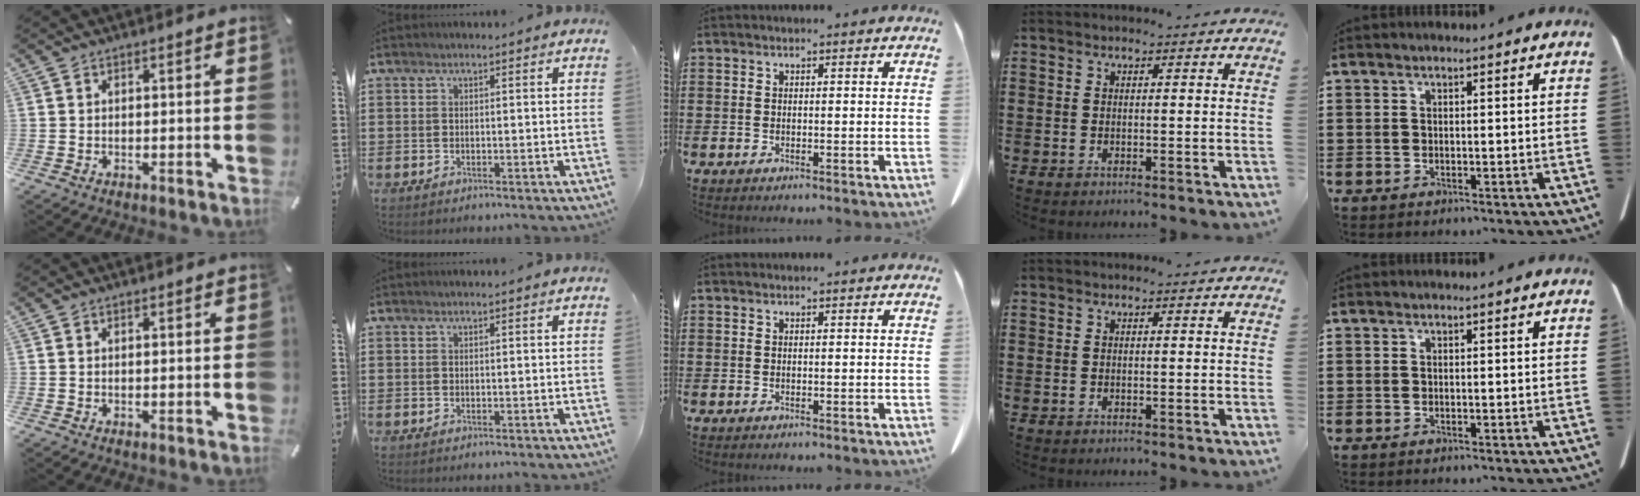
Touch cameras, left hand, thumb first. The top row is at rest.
{}